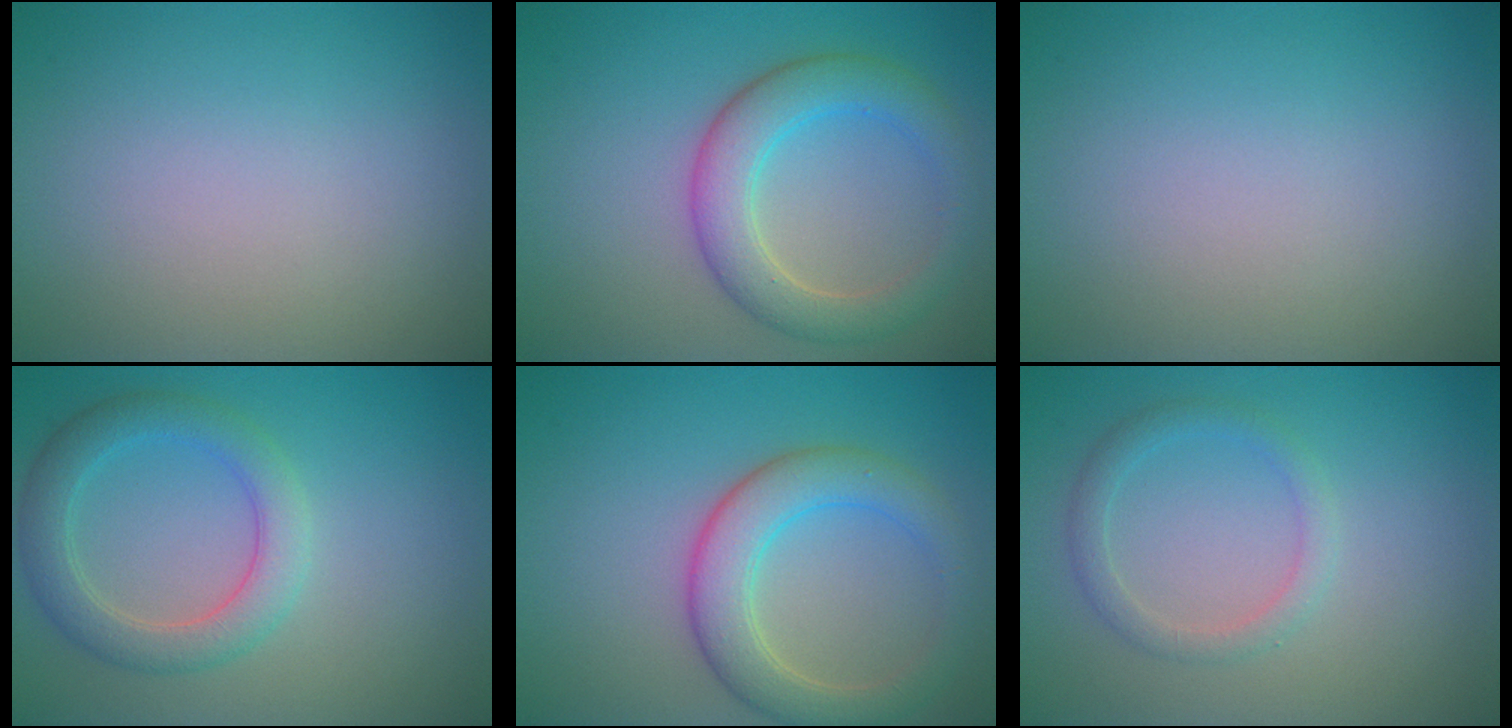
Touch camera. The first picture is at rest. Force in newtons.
{"total": 4.8, "press": 4.8, "slide": 0.1}
{"total": 0.0}
{"total": 4.0, "press": 4.0, "slide": 0.1}
{"total": 5.1, "press": 5.1, "slide": 0.4}
{"total": 1.9, "press": 1.9, "slide": 0.0}